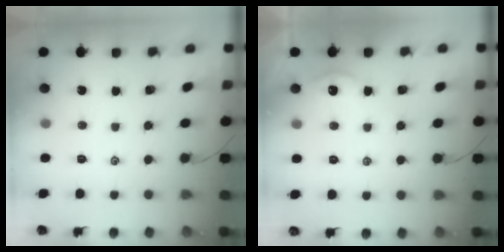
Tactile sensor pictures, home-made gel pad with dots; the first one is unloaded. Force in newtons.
{"total": 1.6, "press": 1.5, "slide": 0.3}